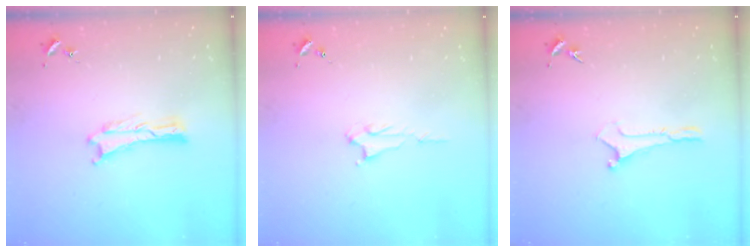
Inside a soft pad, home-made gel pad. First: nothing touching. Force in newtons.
{"total": 2.2, "press": 2.2, "slide": 0.4}
{"total": 0.0}